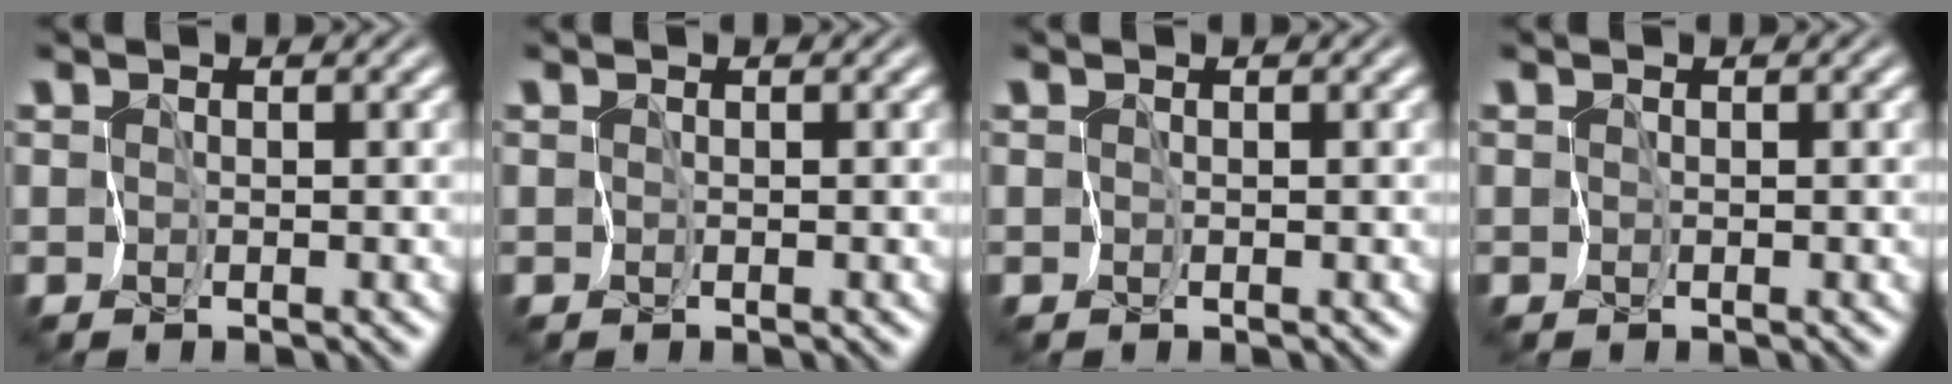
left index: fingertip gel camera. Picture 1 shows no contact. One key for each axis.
{"total": 0.0}
{"total": 0.0}
{"total": 0.0}